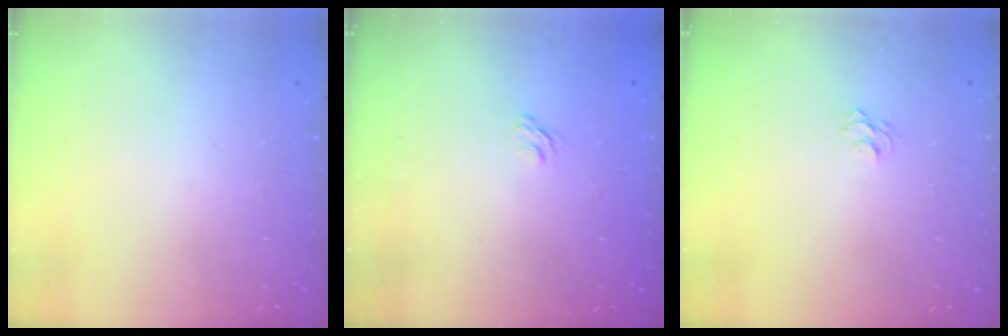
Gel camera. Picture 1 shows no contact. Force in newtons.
{"total": 3.1, "press": 2.8, "slide": 1.3}
{"total": 3.5, "press": 3.5, "slide": 0.3}